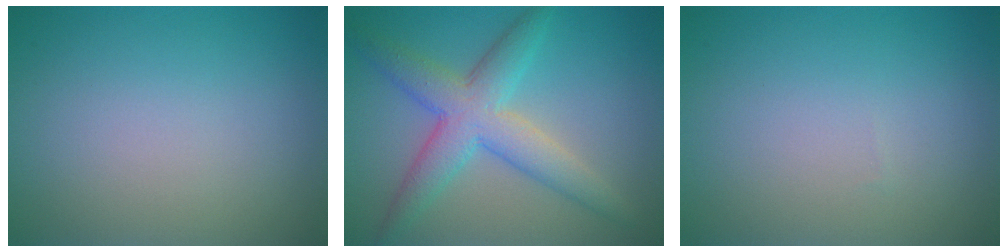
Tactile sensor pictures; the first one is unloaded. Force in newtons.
{"total": 5.7, "press": 5.7, "slide": 0.2}
{"total": 0.0}